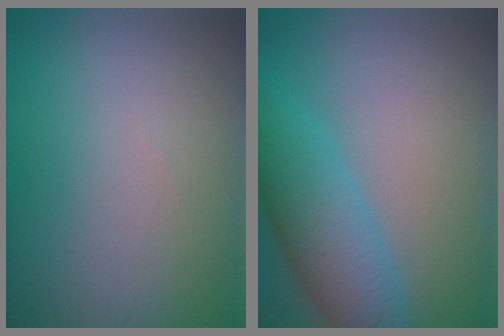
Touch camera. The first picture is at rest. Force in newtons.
{"total": 5.6, "press": 5.6, "slide": 0.1}